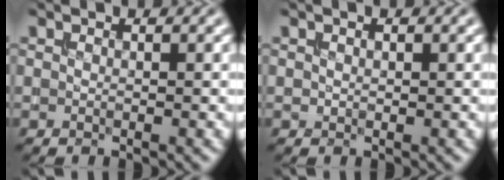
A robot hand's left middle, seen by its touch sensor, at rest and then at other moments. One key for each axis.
{"total": 0.0}